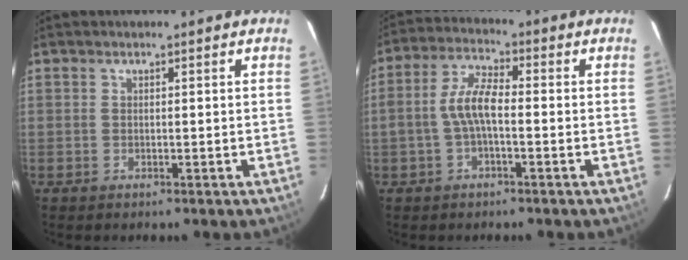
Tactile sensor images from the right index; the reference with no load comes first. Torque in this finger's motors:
{"motor_torque": [0.66, -0.05, 0.33, 0.11]}